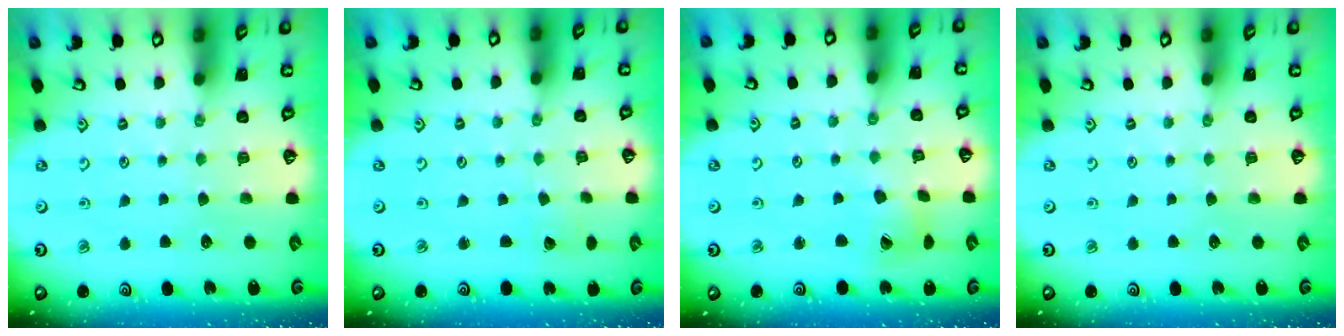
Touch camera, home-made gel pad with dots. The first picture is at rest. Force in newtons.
{"total": 1.2, "press": 1.2, "slide": 0.1}
{"total": 7.9, "press": 7.9, "slide": 0.6}
{"total": 0.0}